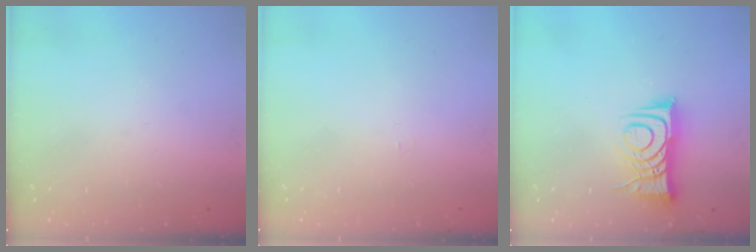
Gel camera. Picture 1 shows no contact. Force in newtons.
{"total": 3.5, "press": 3.5, "slide": 0.4}
{"total": 9.8, "press": 9.8, "slide": 1.2}